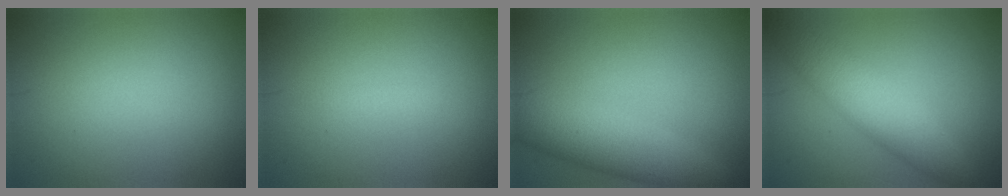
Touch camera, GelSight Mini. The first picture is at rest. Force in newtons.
{"total": 0.6, "press": 0.6, "slide": 0.1}
{"total": 5.6, "press": 5.6, "slide": 0.2}
{"total": 5.0, "press": 5.0, "slide": 0.0}